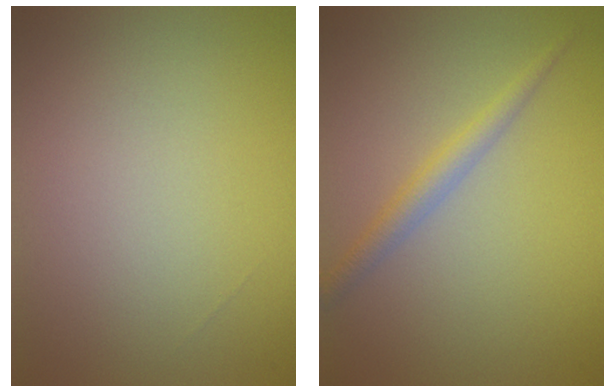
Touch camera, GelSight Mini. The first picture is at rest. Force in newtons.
{"total": 2.0, "press": 2.0, "slide": 0.0}